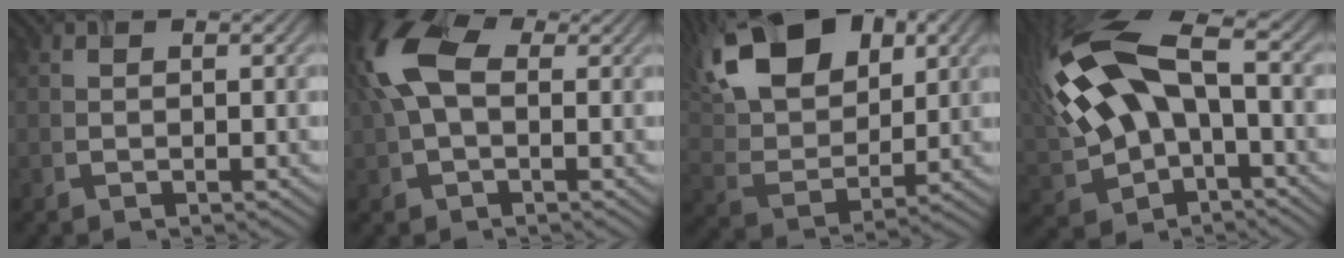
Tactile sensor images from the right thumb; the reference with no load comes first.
{"total": 10.0, "force": [1.9, 5.9, 7.9], "torque": [-0.210, 0.018, 0.028]}
{"total": 16.3, "force": [8.4, 9.3, 10.4], "torque": [-0.225, 0.023, 0.131]}
{"total": 17.7, "force": [2.1, 9.7, 14.6], "torque": [-0.319, 0.000, 0.040]}